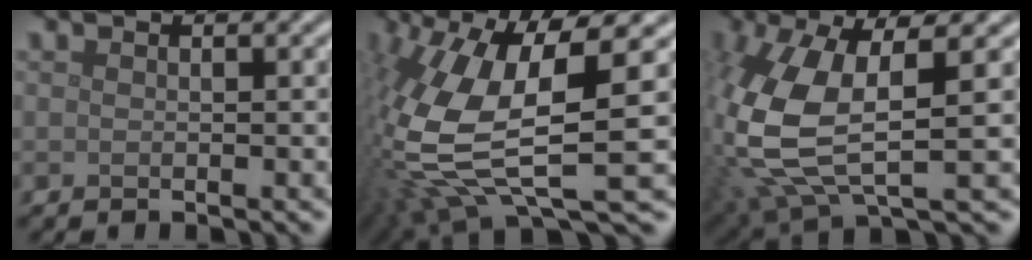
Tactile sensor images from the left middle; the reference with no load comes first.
{"total": 13.0, "force": [0.2, 4.7, 12.1], "torque": [-0.279, -0.027, 0.019]}
{"total": 10.5, "force": [0.8, 4.7, 9.4], "torque": [-0.231, -0.024, 0.023]}